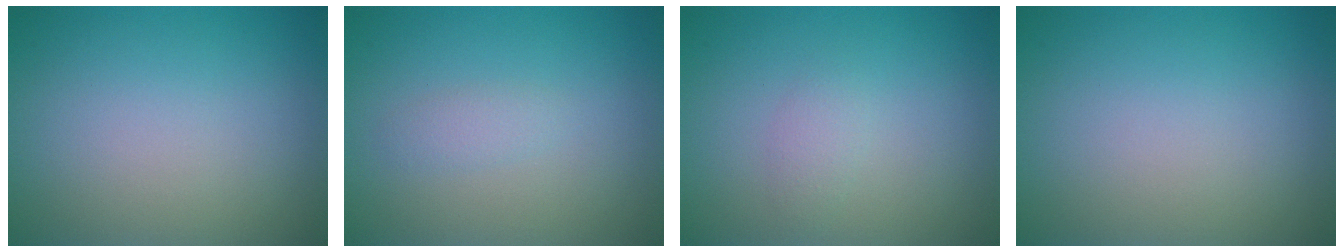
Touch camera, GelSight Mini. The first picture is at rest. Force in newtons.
{"total": 1.0, "press": 1.0, "slide": 0.0}
{"total": 1.2, "press": 1.2, "slide": 0.0}
{"total": 0.0}